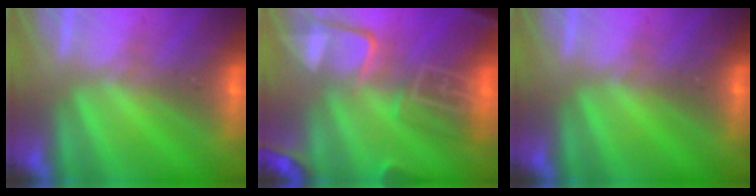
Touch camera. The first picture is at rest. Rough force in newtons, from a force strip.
{"total": 8.0}
{"total": 0.0}